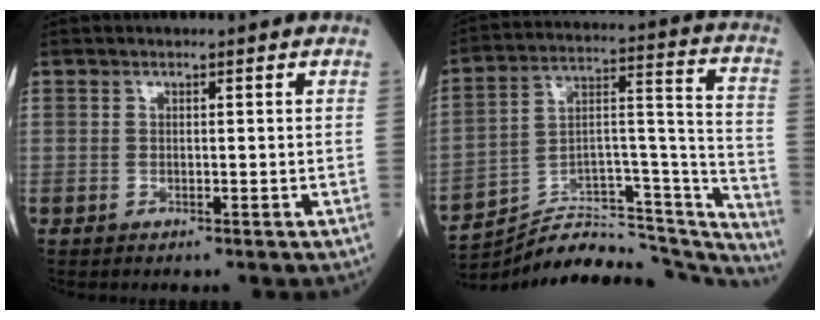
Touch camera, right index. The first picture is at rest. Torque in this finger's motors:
{"motor_torque": [0.07, -0.14, -0.04, -0.01]}